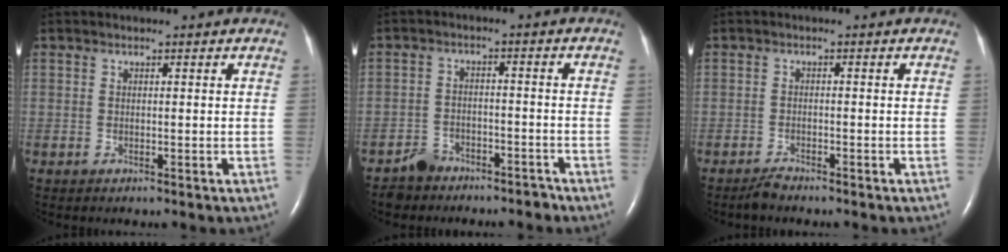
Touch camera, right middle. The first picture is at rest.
{"total": 4.7, "force": [-4.0, 2.4, 0.1], "torque": [-0.004, 0.006, -0.067]}
{"total": 1.5, "force": [-1.5, 0.1, 0.4], "torque": [-0.016, -0.004, -0.027]}